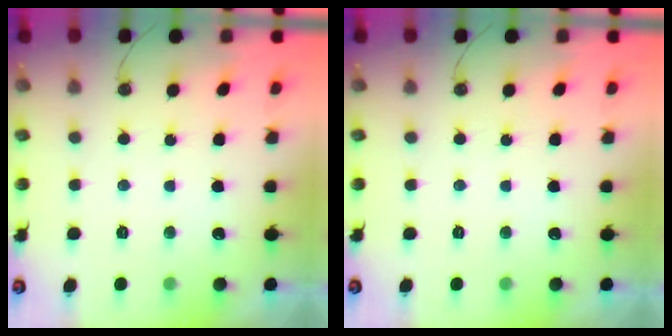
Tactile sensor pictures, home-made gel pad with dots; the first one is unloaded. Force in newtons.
{"total": 0.0}